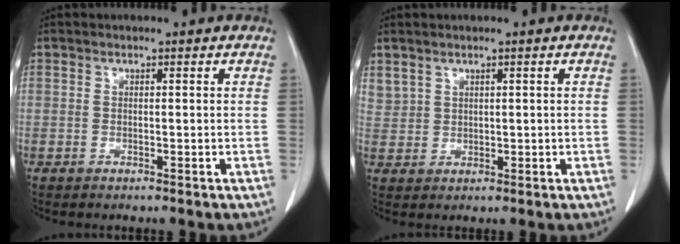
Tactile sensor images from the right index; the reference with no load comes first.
{"total": 2.8, "force": [1.8, 2.0, 0.8], "torque": [-0.020, 0.010, 0.050]}